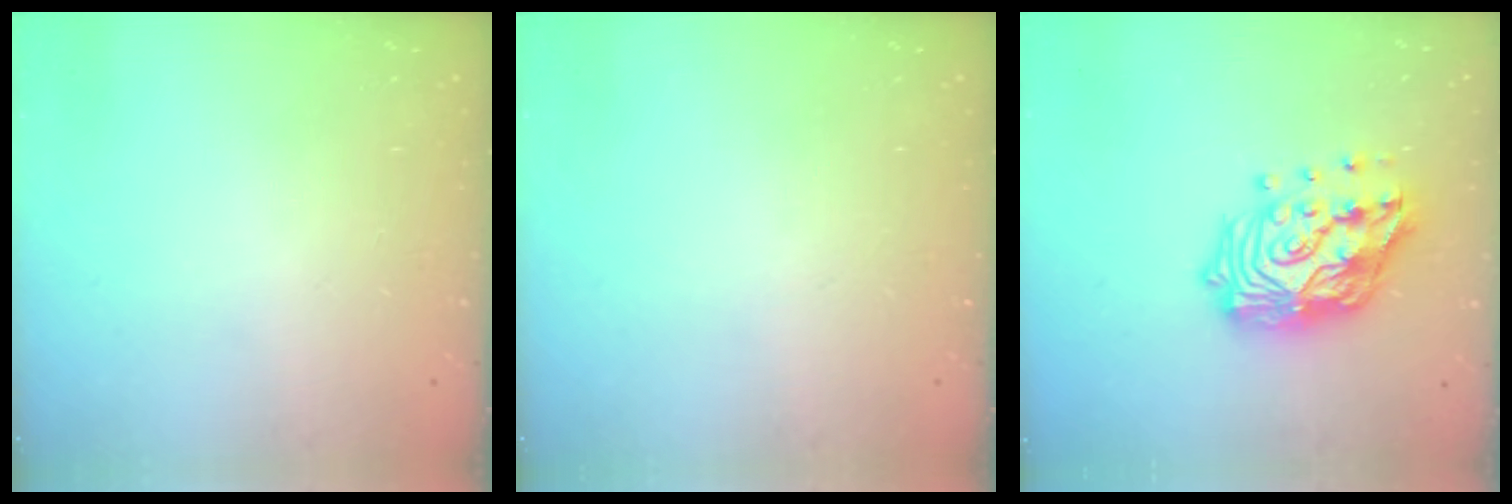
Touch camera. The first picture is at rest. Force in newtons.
{"total": 0.0}
{"total": 18.5, "press": 18.4, "slide": 2.2}